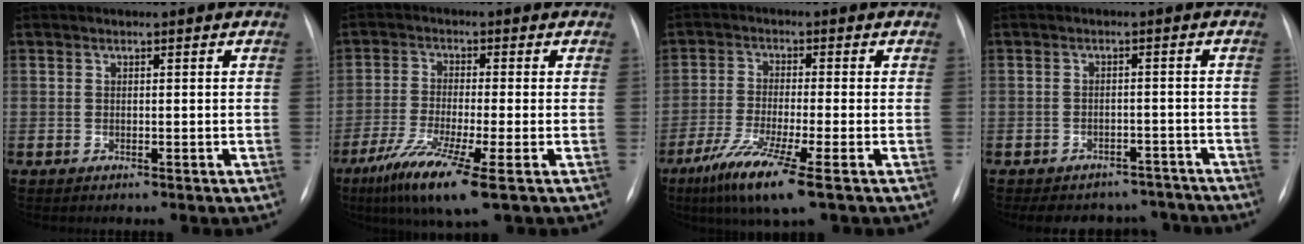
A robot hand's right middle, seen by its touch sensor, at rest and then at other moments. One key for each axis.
{"total": 9.3, "fx": -4.7, "fy": -0.1, "fz": 8.0, "tx": -0.156, "ty": -0.030, "tz": -0.087}
{"total": 8.8, "fx": -4.8, "fy": -0.4, "fz": 7.3, "tx": -0.146, "ty": -0.029, "tz": -0.091}
{"total": 10.5, "fx": -9.4, "fy": 4.4, "fz": 1.9, "tx": -0.017, "ty": 0.016, "tz": -0.106}